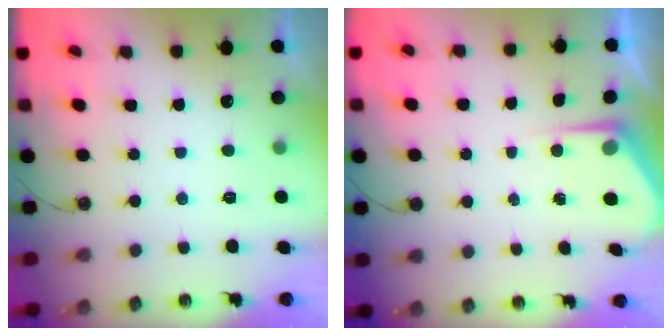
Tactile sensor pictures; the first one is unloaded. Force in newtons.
{"total": 4.3, "press": 4.2, "slide": 0.5}